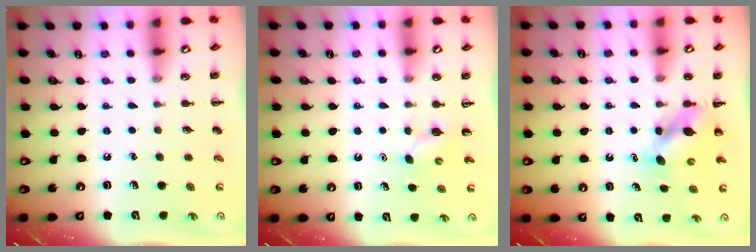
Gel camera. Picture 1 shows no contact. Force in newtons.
{"total": 2.3, "press": 2.2, "slide": 0.7}
{"total": 5.2, "press": 5.1, "slide": 0.7}